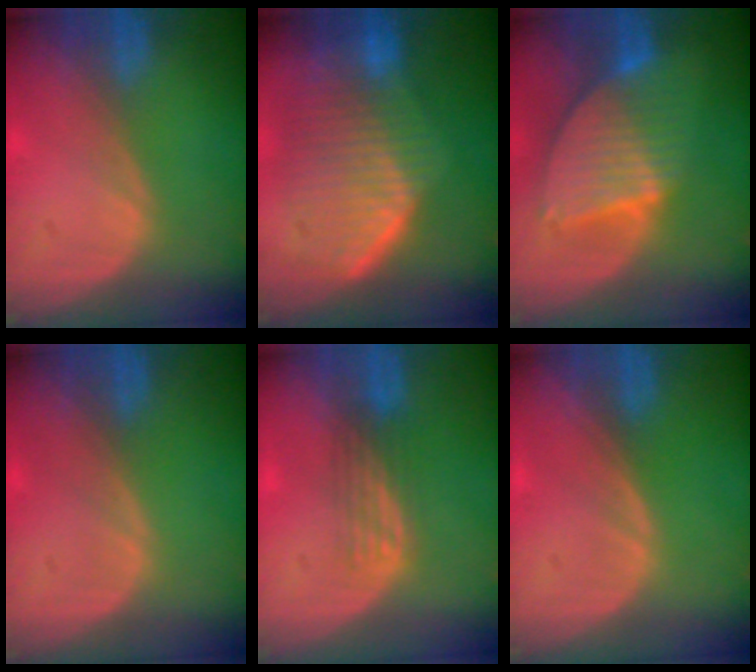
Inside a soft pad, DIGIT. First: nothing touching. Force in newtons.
{"total": 10.4, "press": 9.0, "slide": 5.1}
{"total": 8.6, "press": 7.5, "slide": 4.2}
{"total": 0.0}
{"total": 2.9, "press": 2.7, "slide": 1.2}
{"total": 0.0}